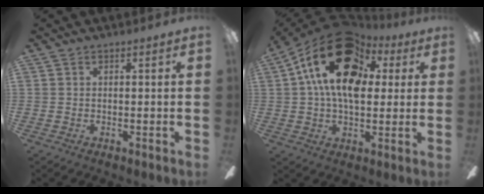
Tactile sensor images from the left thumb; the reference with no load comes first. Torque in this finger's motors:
{"motor_torque": [-0.04, 1.38, 2.02, -0.75, 0.18]}